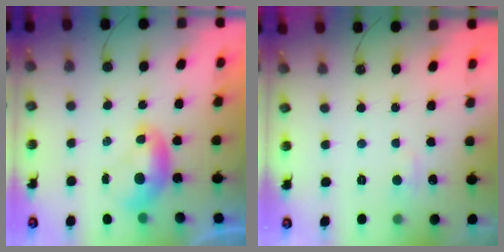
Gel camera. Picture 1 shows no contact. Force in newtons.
{"total": 3.1, "press": 3.1, "slide": 0.4}